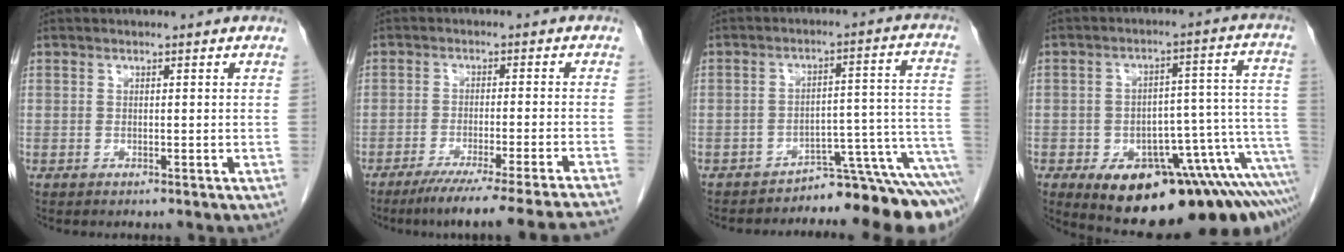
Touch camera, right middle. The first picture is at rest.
{"total": 18.9, "force": [-16.8, -1.7, 8.4], "torque": [-0.073, -0.041, -0.227]}
{"total": 11.6, "force": [-11.0, 0.5, 3.6], "torque": [-0.001, 0.056, -0.149]}
{"total": 21.7, "force": [-12.7, 6.9, 16.2], "torque": [-0.155, 0.034, -0.163]}